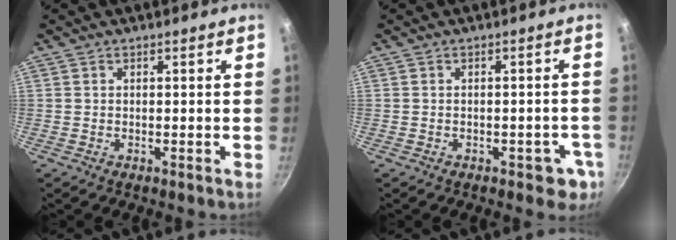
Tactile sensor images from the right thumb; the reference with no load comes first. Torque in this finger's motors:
{"motor_torque": [0.70, 0.19, -0.03, 0.25, 0.05]}